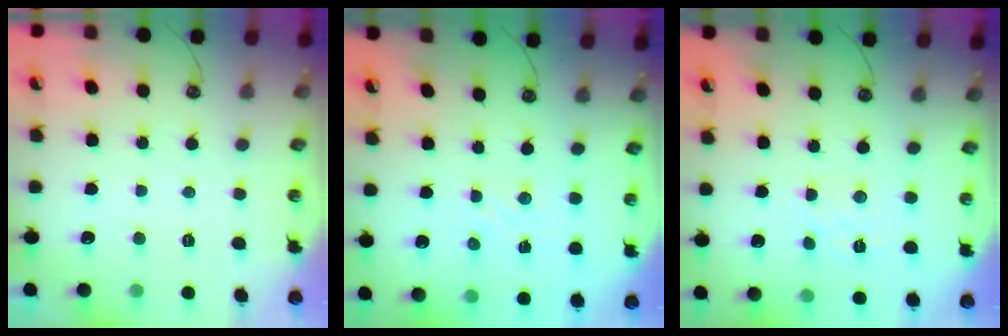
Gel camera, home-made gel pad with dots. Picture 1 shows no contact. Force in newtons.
{"total": 1.5, "press": 1.4, "slide": 0.3}
{"total": 2.8, "press": 2.7, "slide": 0.6}